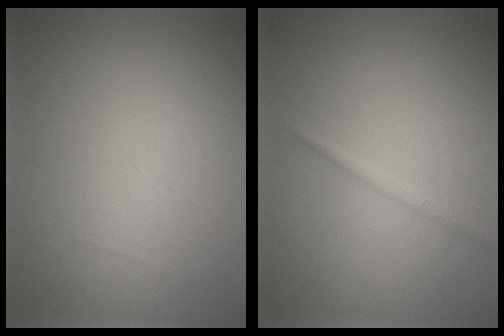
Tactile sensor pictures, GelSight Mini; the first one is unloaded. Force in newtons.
{"total": 0.9, "press": 0.9, "slide": 0.0}